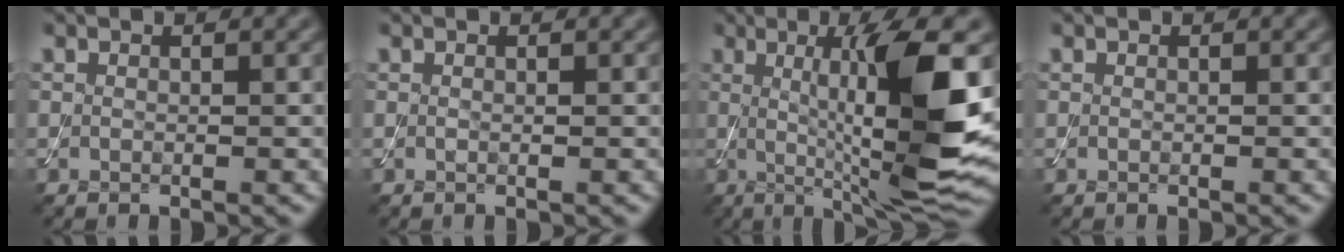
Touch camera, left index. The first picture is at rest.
{"total": 0.0}
{"total": 11.6, "force": [0.6, 2.0, 11.4], "torque": [-0.166, -0.008, 0.017]}
{"total": 0.0}